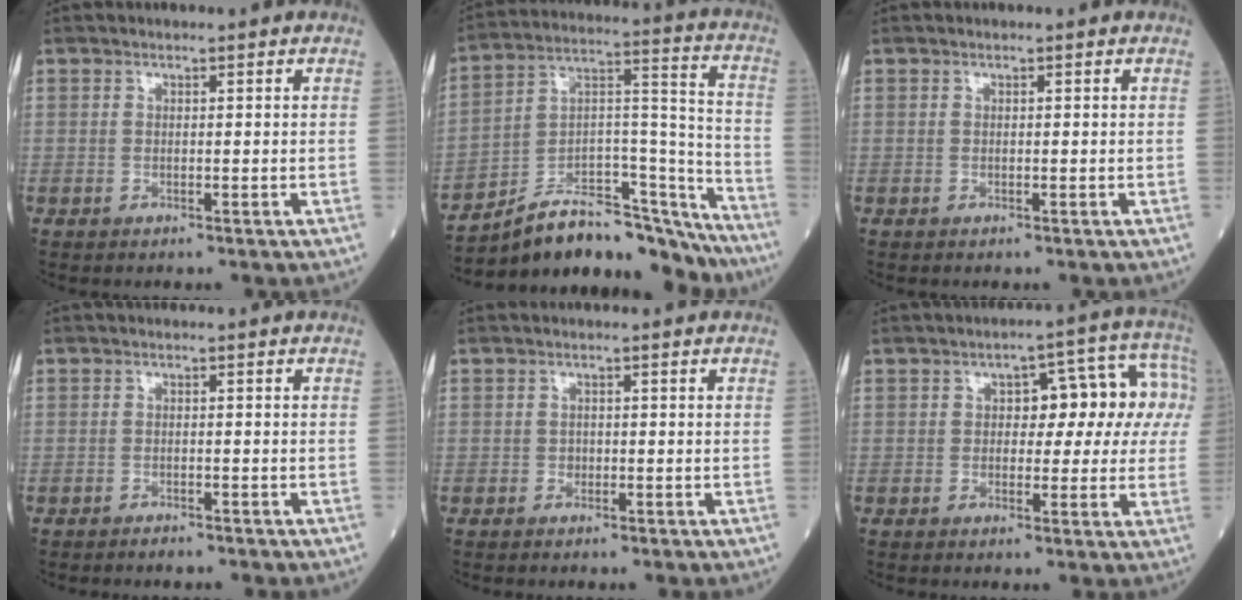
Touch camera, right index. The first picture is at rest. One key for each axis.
{"total": 22.0, "fx": -19.4, "fy": 5.7, "fz": 8.7, "tx": -0.113, "ty": 0.046, "tz": -0.302}
{"total": 0.0}
{"total": 1.6, "fx": -1.4, "fy": 0.3, "fz": 0.5, "tx": -0.011, "ty": -0.001, "tz": -0.017}
{"total": 0.9, "fx": -0.4, "fy": 0.8, "fz": 0.3, "tx": -0.001, "ty": 0.005, "tz": -0.009}
{"total": 9.9, "fx": 1.4, "fy": 4.8, "fz": 8.6, "tx": -0.090, "ty": 0.051, "tz": 0.016}